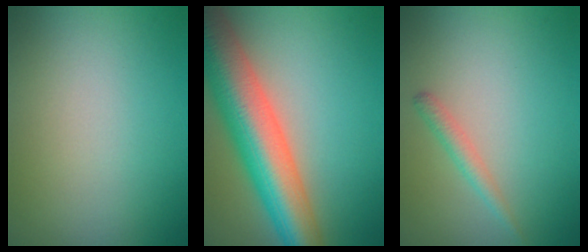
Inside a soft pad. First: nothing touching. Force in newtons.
{"total": 10.6, "press": 10.6, "slide": 0.6}
{"total": 1.4, "press": 1.4, "slide": 0.2}